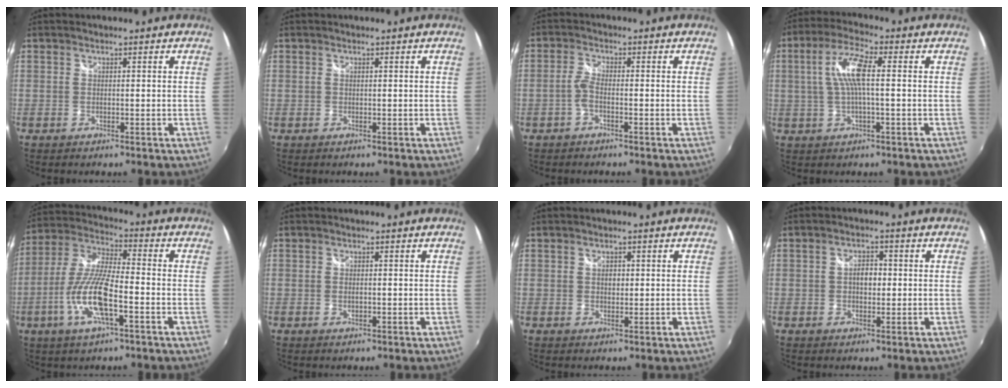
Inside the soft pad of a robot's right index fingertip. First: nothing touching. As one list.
[{"total": 0.0}, {"total": 2.3, "force": [-1.1, 0.5, 2.0], "torque": [-0.051, 0.004, -0.025]}, {"total": 8.0, "force": [0.7, 1.6, 7.8], "torque": [-0.155, 0.010, 0.015]}, {"total": 13.1, "force": [-4.6, 3.0, 11.8], "torque": [-0.249, -0.006, -0.091]}, {"total": 0.9, "force": [-0.1, 0.5, 0.6], "torque": [-0.014, -0.001, -0.002]}, {"total": 1.4, "force": [0.2, 1.2, 0.7], "torque": [-0.010, 0.002, 0.003]}, {"total": 3.2, "force": [0.0, 2.1, 2.4], "torque": [-0.038, 0.006, -0.002]}]